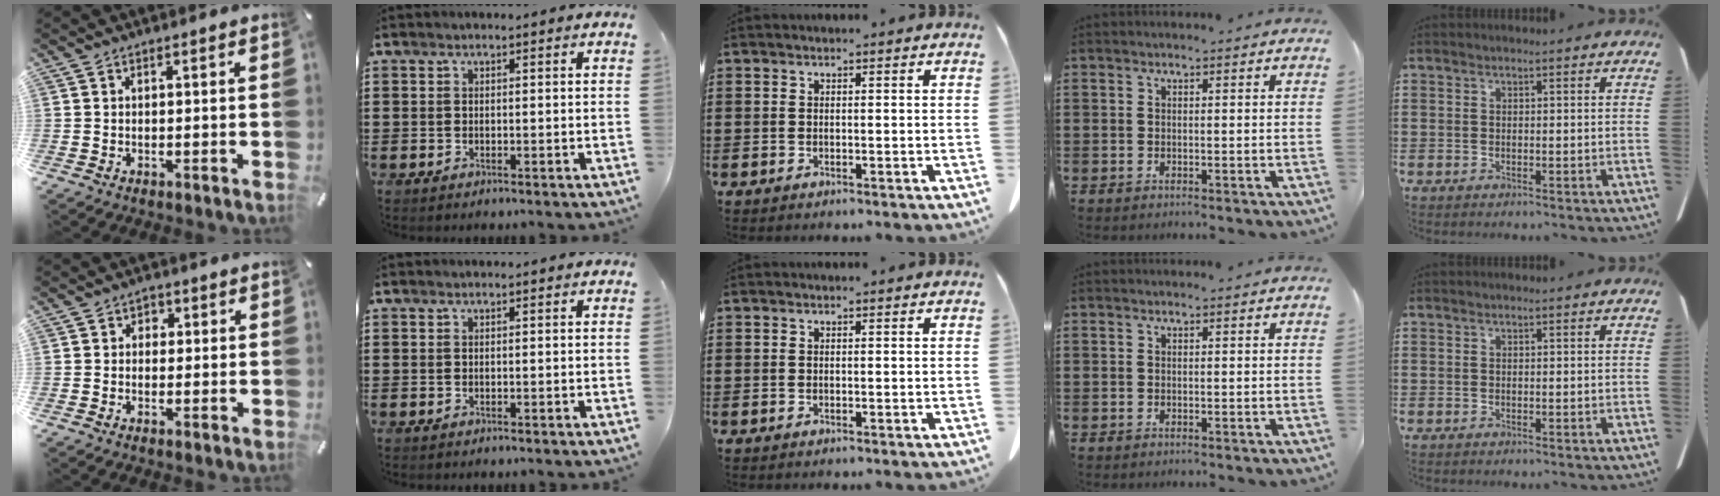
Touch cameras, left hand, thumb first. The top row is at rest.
{"thumb": {"total": 2.1, "force": [-0.5, 1.9, 0.8], "torque": [-0.008, 0.006, -0.014]}}